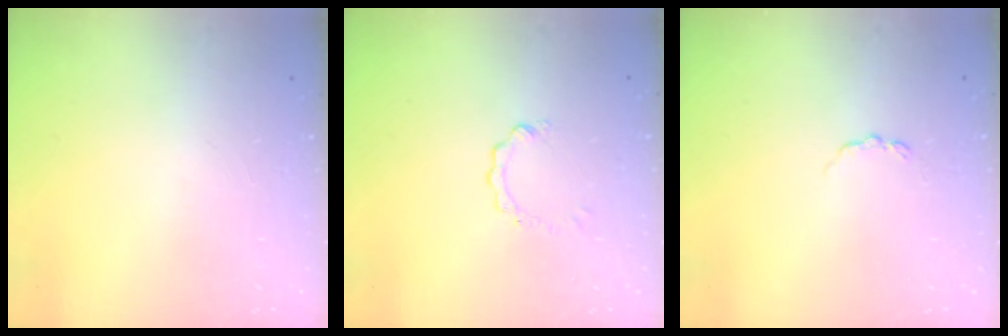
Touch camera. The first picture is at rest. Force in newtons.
{"total": 0.8, "press": 0.8, "slide": 0.1}
{"total": 3.0, "press": 3.0, "slide": 0.4}